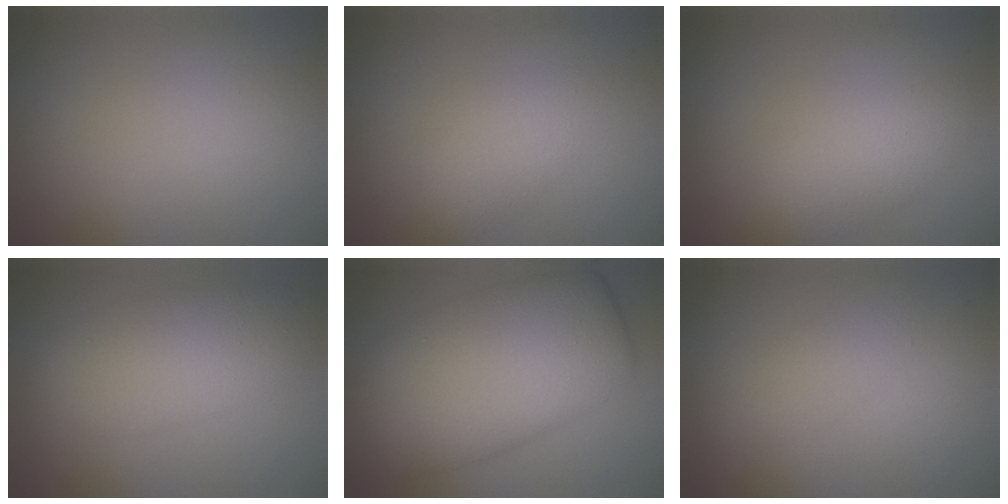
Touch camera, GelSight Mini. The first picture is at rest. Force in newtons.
{"total": 2.1, "press": 2.1, "slide": 0.1}
{"total": 2.5, "press": 2.5, "slide": 0.1}
{"total": 6.0, "press": 6.0, "slide": 0.2}
{"total": 11.9, "press": 11.9, "slide": 0.4}
{"total": 1.7, "press": 1.7, "slide": 0.0}